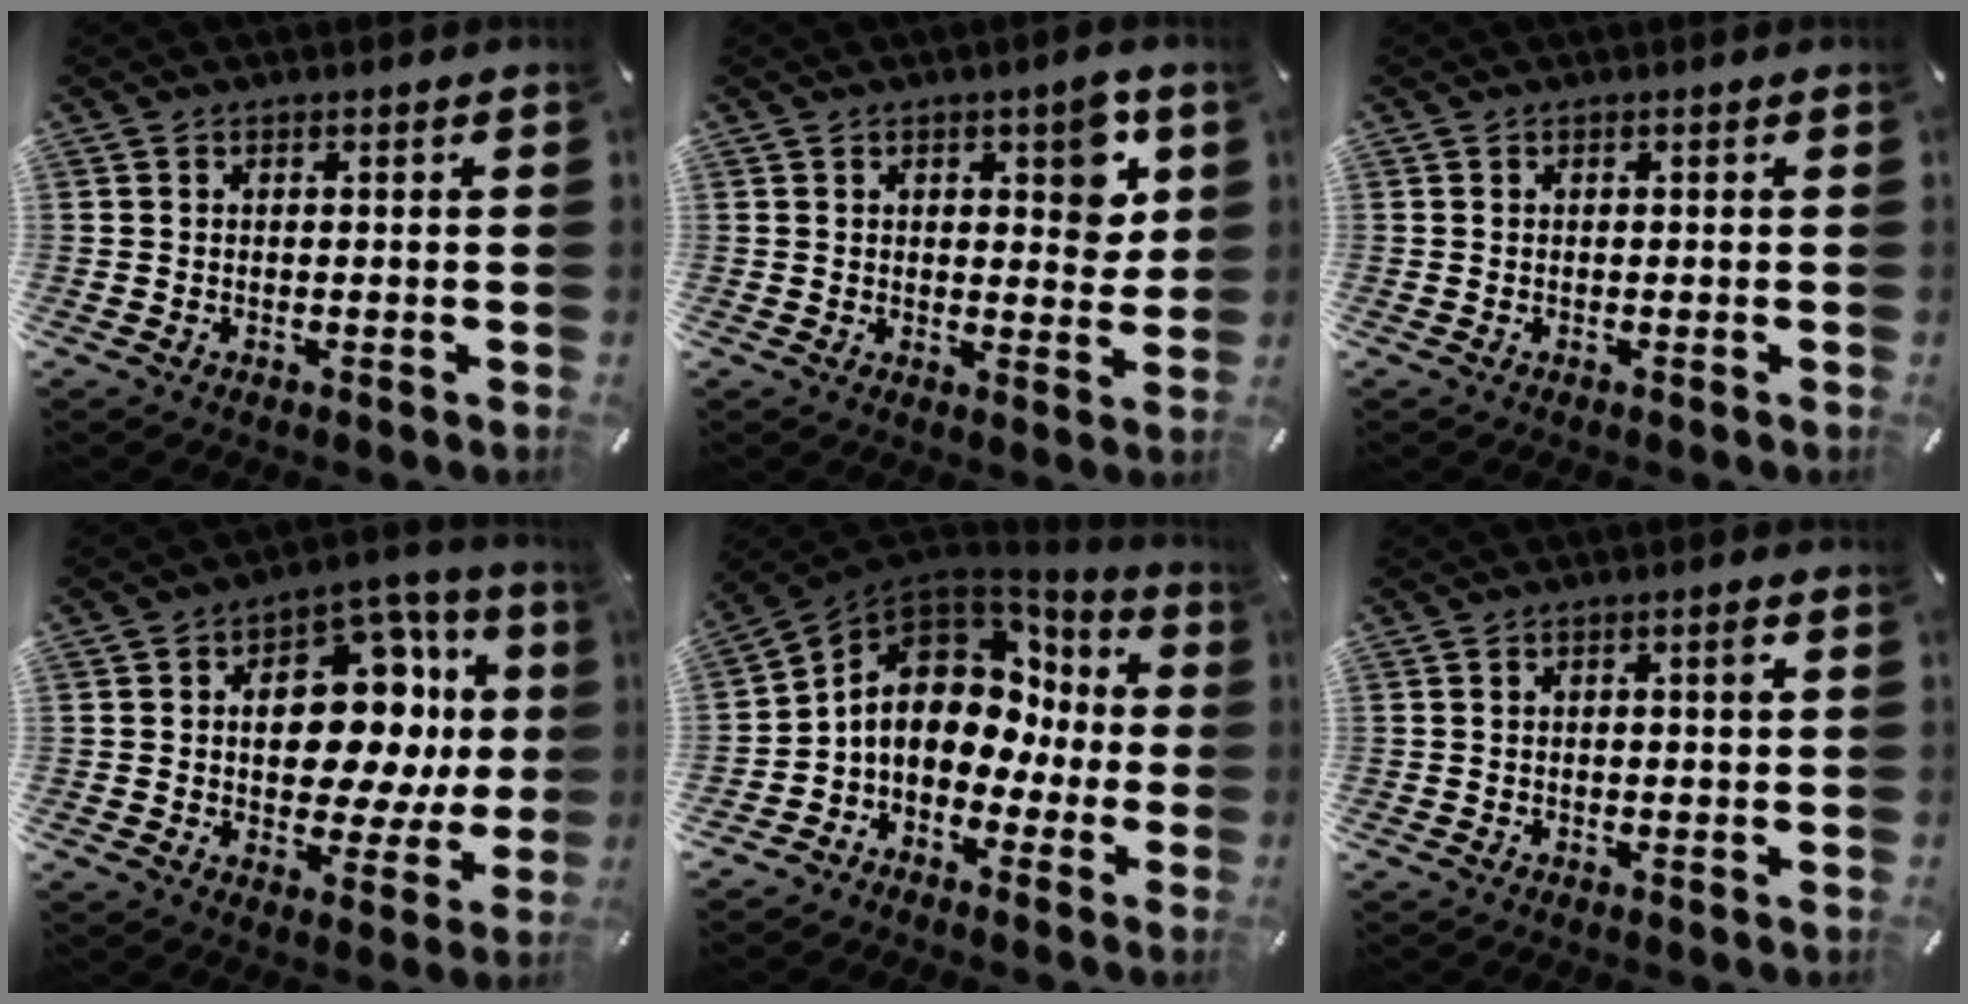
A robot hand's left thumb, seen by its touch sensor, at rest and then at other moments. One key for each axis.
{"total": 8.0, "fx": 3.4, "fy": 3.9, "fz": 6.1, "tx": -0.066, "ty": -0.014, "tz": 0.051}
{"total": 0.0}
{"total": 18.6, "fx": 3.1, "fy": 12.0, "fz": 13.8, "tx": -0.186, "ty": -0.024, "tz": 0.051}
{"total": 12.7, "fx": 0.4, "fy": 10.2, "fz": 7.6, "tx": -0.140, "ty": -0.001, "tz": 0.007}
{"total": 1.8, "fx": 0.4, "fy": 0.3, "fz": 1.7, "tx": -0.025, "ty": -0.002, "tz": 0.003}